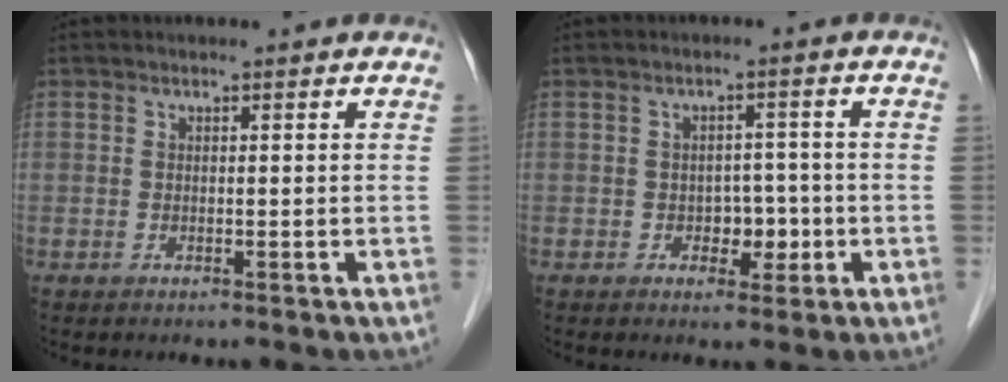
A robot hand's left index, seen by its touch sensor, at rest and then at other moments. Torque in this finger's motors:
{"motor_torque": [-0.03, 0.08, -0.05, -0.01]}